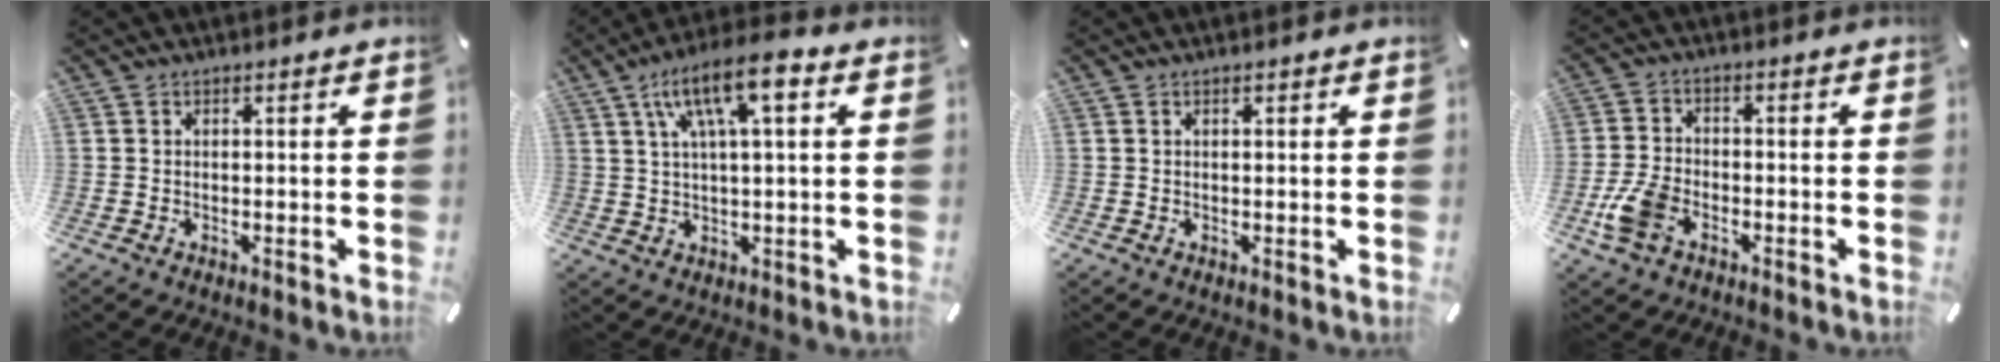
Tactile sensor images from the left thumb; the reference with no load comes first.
{"total": 12.2, "force": [4.9, 3.6, 10.6], "torque": [-0.201, -0.001, 0.088]}
{"total": 0.7, "force": [0.3, 0.3, 0.6], "torque": [-0.011, 0.003, 0.004]}
{"total": 7.1, "force": [-3.3, 4.5, 4.4], "torque": [-0.107, 0.010, -0.065]}